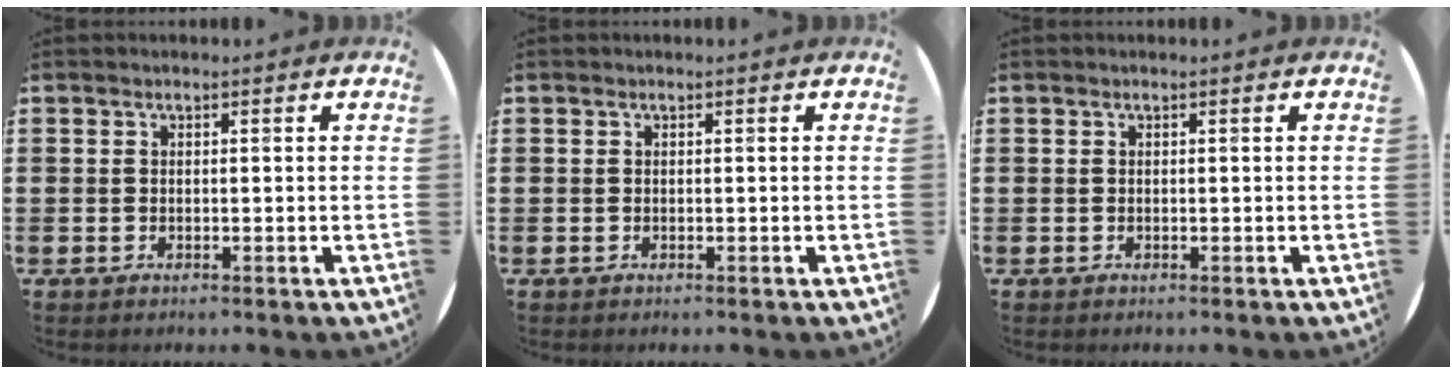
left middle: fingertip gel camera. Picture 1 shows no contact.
{"total": 0.0}
{"total": 0.0}